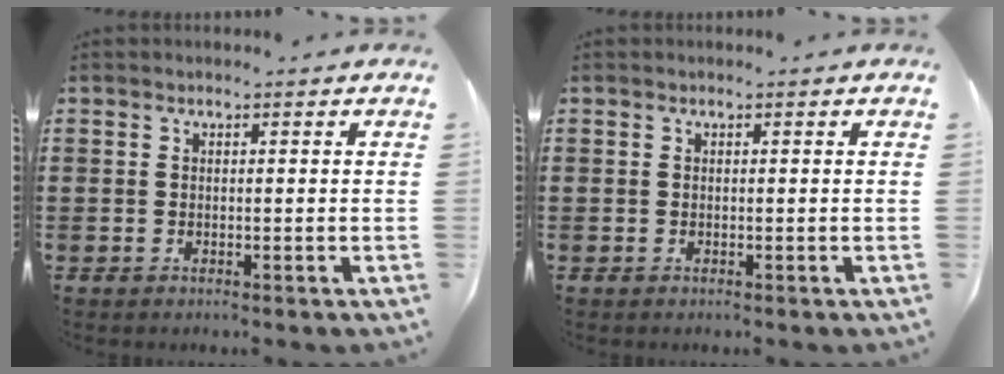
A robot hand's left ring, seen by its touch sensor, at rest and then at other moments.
{"total": 0.0}